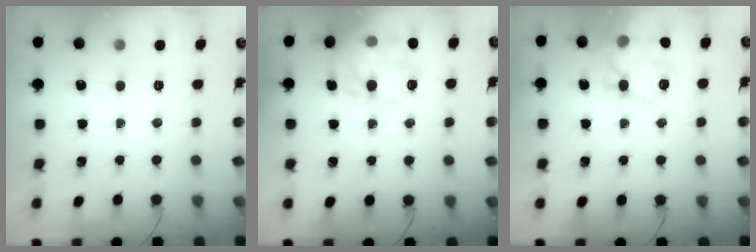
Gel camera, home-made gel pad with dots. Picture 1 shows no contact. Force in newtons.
{"total": 16.8, "press": 16.7, "slide": 1.5}
{"total": 16.7, "press": 16.7, "slide": 1.6}